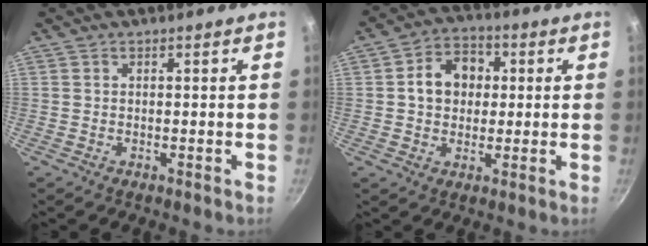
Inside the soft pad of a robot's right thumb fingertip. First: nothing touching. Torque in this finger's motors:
{"motor_torque": [-0.66, 1.01, 0.52, 0.16, 0.04]}